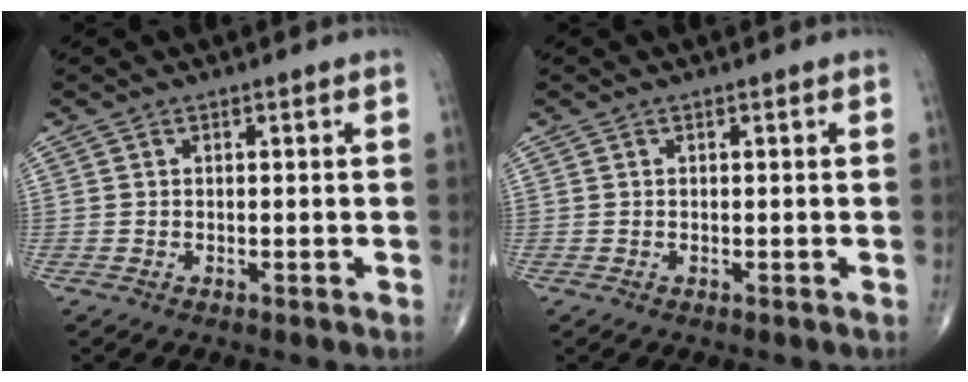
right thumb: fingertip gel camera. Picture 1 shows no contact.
{"total": 0.0}